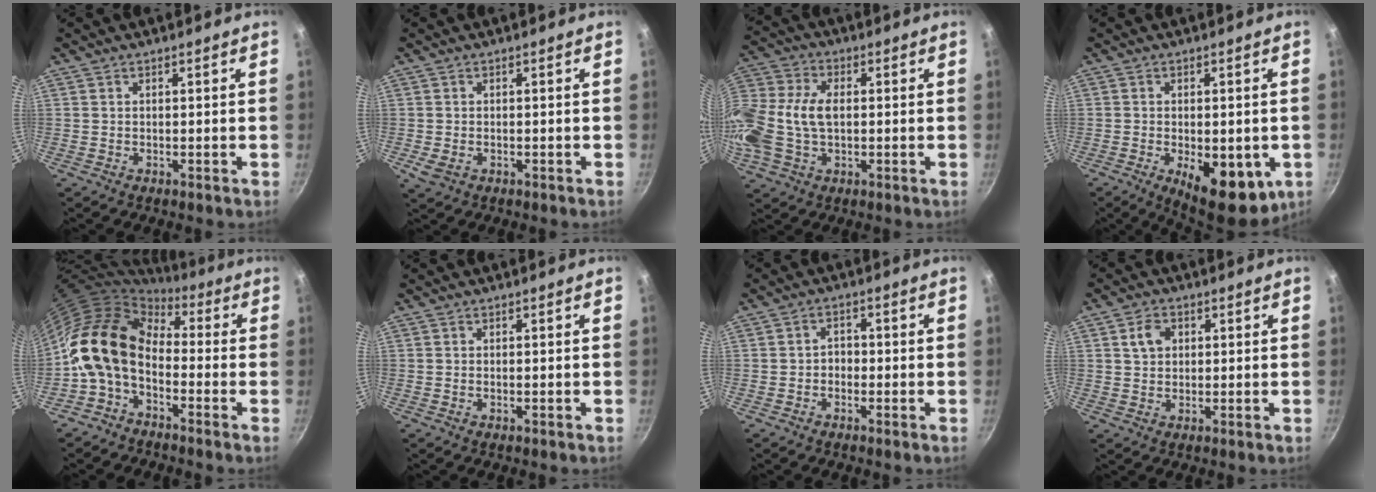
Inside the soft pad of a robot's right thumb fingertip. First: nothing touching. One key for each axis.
{"total": 2.4, "fx": -0.7, "fy": 1.8, "fz": 1.5, "tx": -0.032, "ty": -0.006, "tz": -0.008}
{"total": 17.0, "fx": -0.2, "fy": 11.2, "fz": 12.8, "tx": -0.285, "ty": 0.027, "tz": -0.014}
{"total": 13.7, "fx": -4.0, "fy": 6.3, "fz": 11.5, "tx": -0.123, "ty": -0.006, "tz": -0.042}
{"total": 13.3, "fx": -2.0, "fy": 9.0, "fz": 9.5, "tx": -0.160, "ty": 0.038, "tz": -0.056}
{"total": 0.0}
{"total": 2.3, "fx": -0.8, "fy": 1.9, "fz": 1.1, "tx": -0.003, "ty": 0.014, "tz": -0.016}
{"total": 4.2, "fx": 1.2, "fy": 3.3, "fz": 2.3, "tx": -0.024, "ty": 0.004, "tz": 0.020}